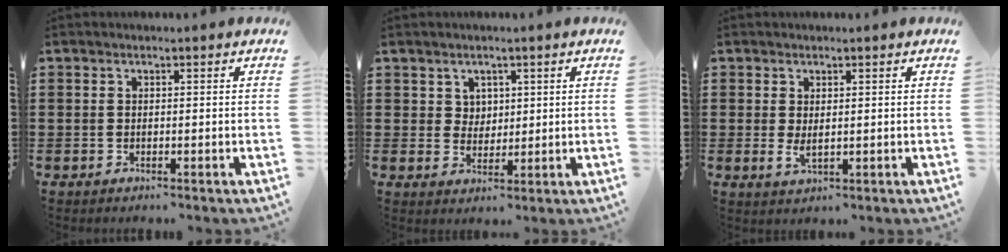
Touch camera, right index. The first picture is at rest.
{"total": 2.9, "force": [1.7, 2.4, 0.6], "torque": [-0.020, 0.009, 0.031]}
{"total": 2.0, "force": [0.6, 0.7, 1.8], "torque": [-0.034, 0.001, 0.010]}